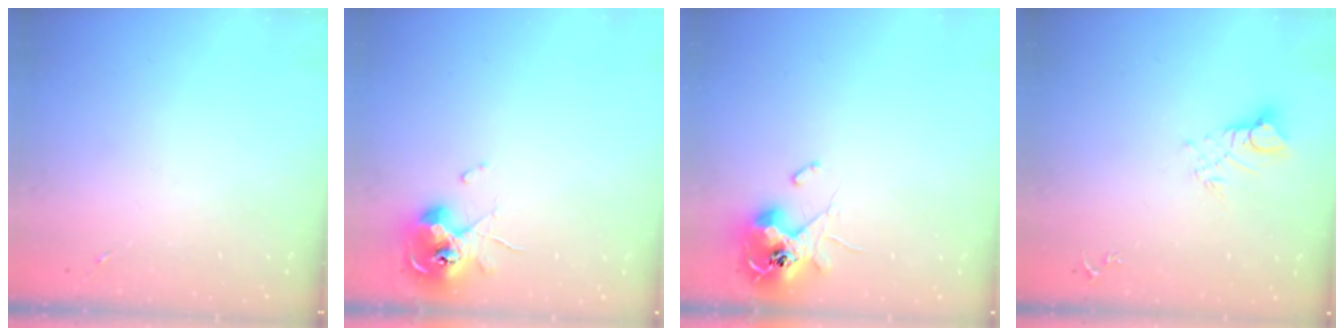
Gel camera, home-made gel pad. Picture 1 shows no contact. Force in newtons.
{"total": 10.0, "press": 9.9, "slide": 1.1}
{"total": 12.4, "press": 12.4, "slide": 1.0}
{"total": 6.2, "press": 6.2, "slide": 0.5}